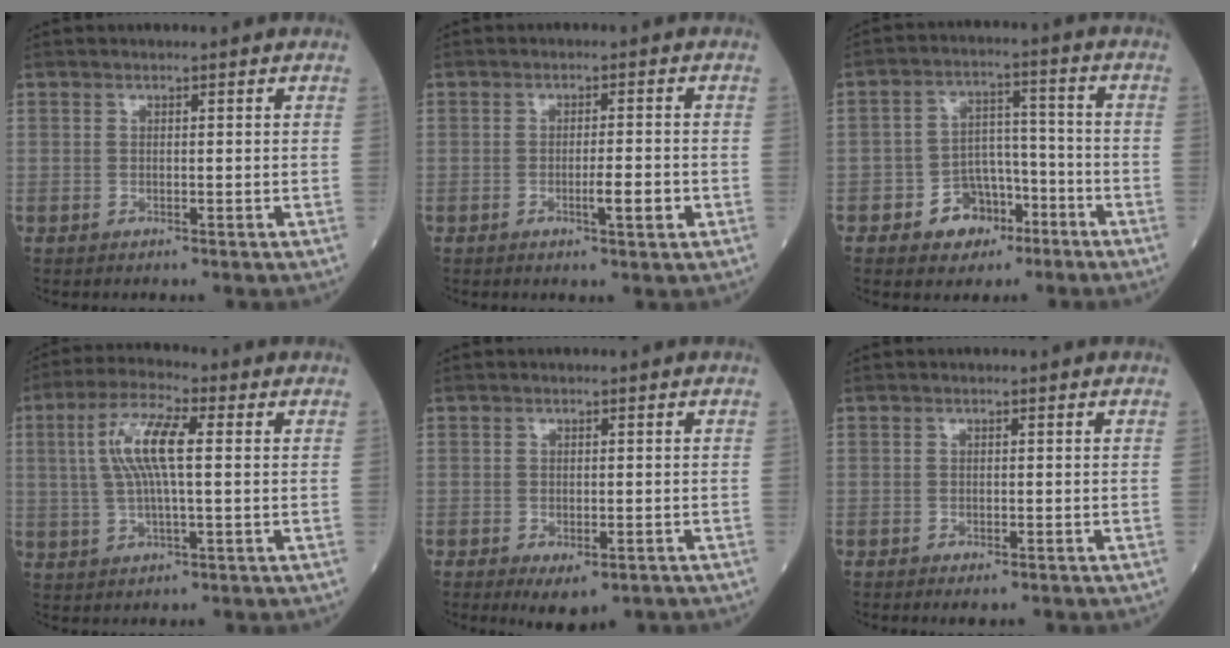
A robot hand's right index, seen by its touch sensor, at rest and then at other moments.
{"total": 3.3, "force": [-1.1, 0.2, 3.1], "torque": [-0.050, -0.001, -0.014]}
{"total": 7.0, "force": [-3.8, 5.0, 3.0], "torque": [-0.047, 0.021, -0.055]}
{"total": 8.7, "force": [1.5, 1.4, 8.5], "torque": [-0.177, 0.013, 0.030]}
{"total": 3.8, "force": [-2.1, 1.5, 2.8], "torque": [-0.040, -0.006, -0.021]}
{"total": 1.3, "force": [-0.9, 0.3, 0.9], "torque": [-0.010, -0.003, -0.008]}